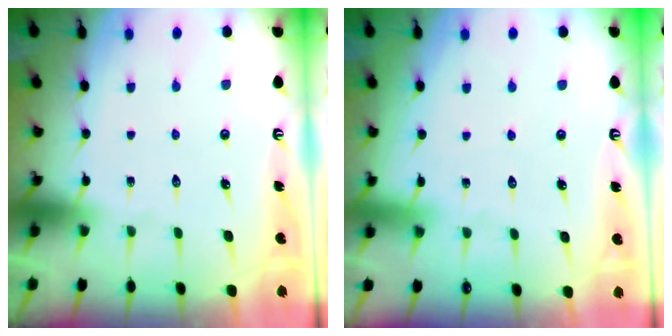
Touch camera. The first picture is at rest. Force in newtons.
{"total": 2.4, "press": 2.4, "slide": 0.3}